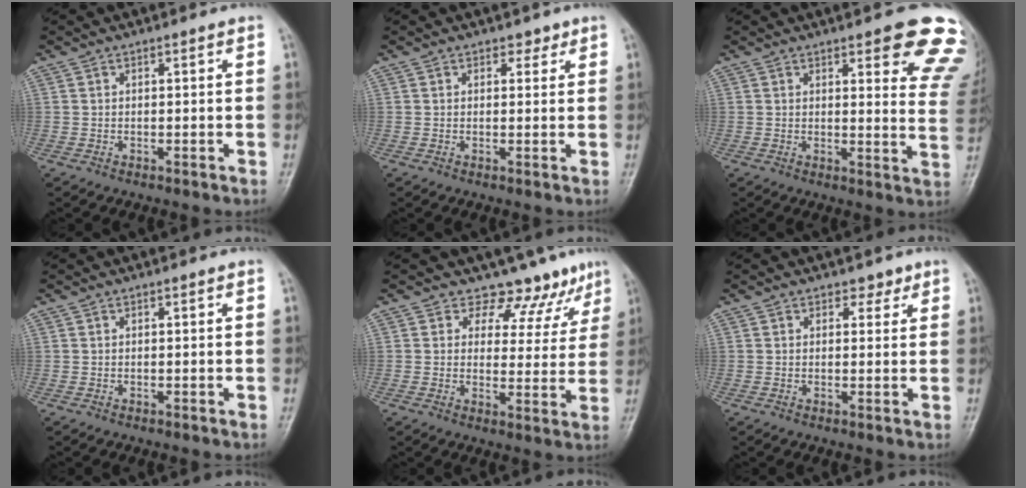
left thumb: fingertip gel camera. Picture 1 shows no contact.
{"total": 1.8, "force": [1.2, 1.2, 0.6], "torque": [0.009, -0.005, 0.012]}
{"total": 13.9, "force": [8.7, 4.0, 10.1], "torque": [-0.078, -0.045, 0.081]}
{"total": 0.0}
{"total": 9.4, "force": [7.8, 5.0, 1.0], "torque": [0.032, -0.047, 0.085]}
{"total": 2.1, "force": [1.4, 1.4, 0.5], "torque": [0.011, -0.006, 0.015]}